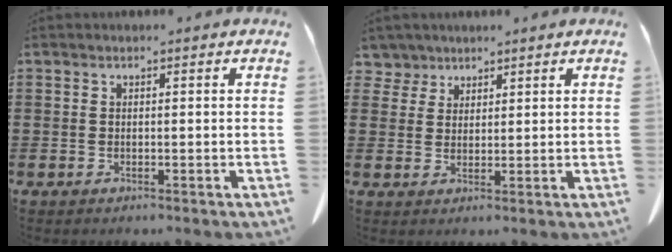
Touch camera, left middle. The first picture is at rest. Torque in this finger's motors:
{"motor_torque": [-0.12, 0.13, -0.14, -0.07]}